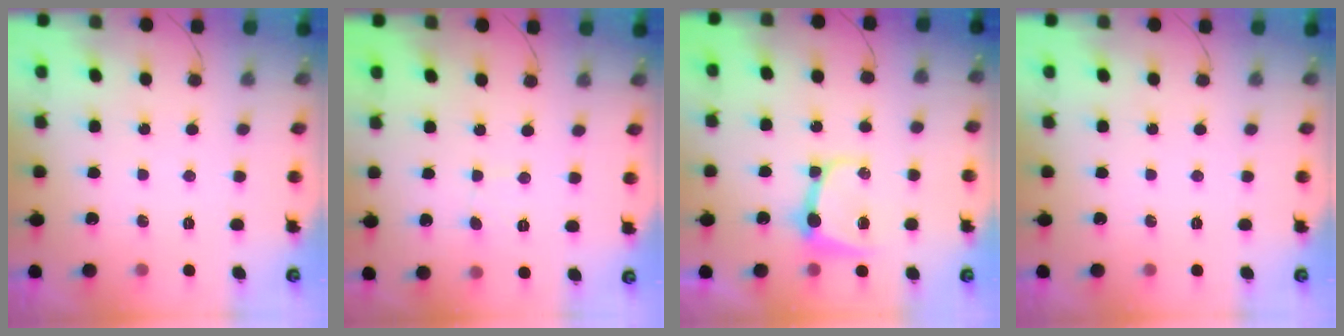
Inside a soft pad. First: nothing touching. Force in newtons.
{"total": 3.5, "press": 3.4, "slide": 0.3}
{"total": 8.6, "press": 8.6, "slide": 1.0}
{"total": 0.0}